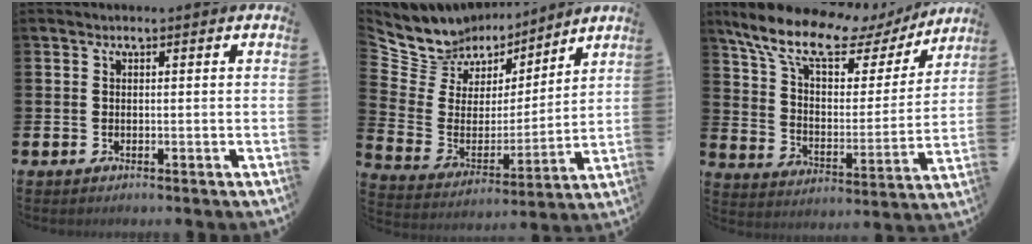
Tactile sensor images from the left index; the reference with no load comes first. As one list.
[{"total": 8.2, "force": [7.2, 3.9, -0.8], "torque": [-0.045, -0.067, 0.132]}, {"total": 12.9, "force": [10.2, 4.7, 6.4], "torque": [-0.152, -0.059, 0.172]}]